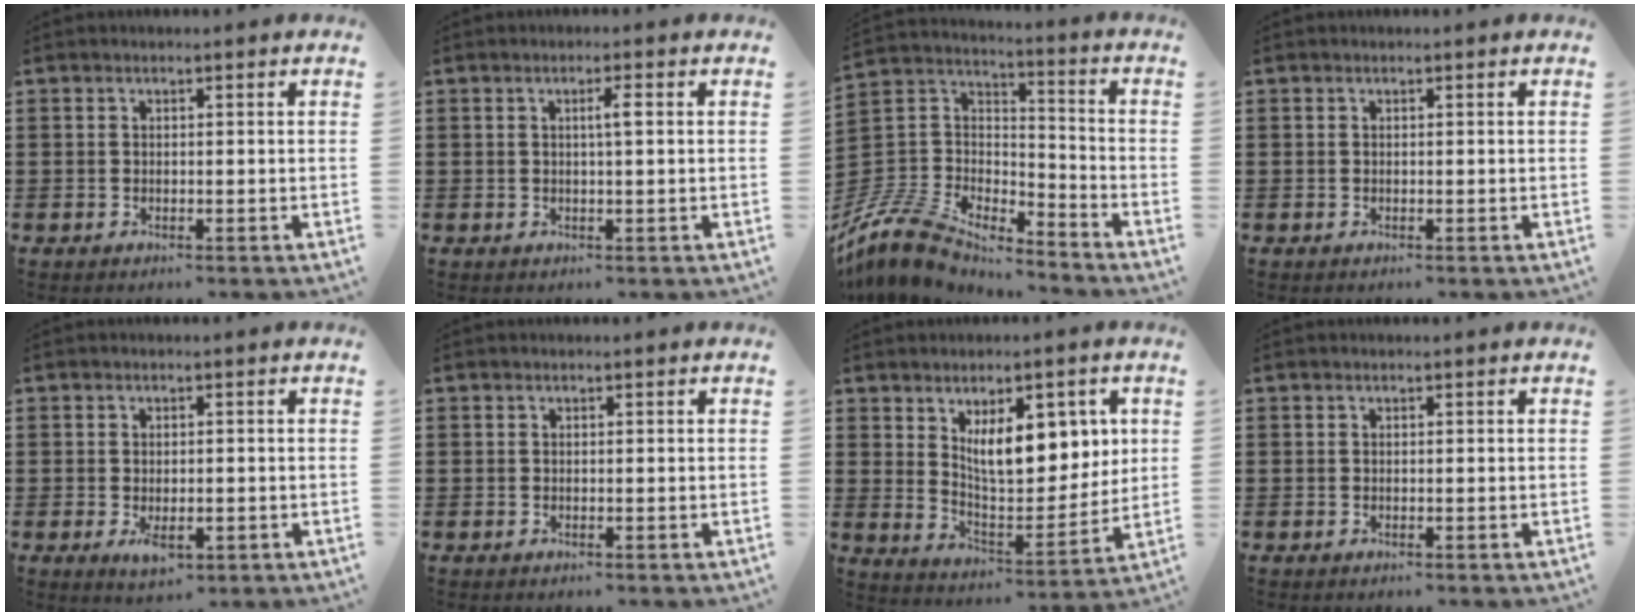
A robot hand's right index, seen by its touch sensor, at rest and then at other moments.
{"total": 1.9, "force": [0.4, 0.1, 1.9], "torque": [-0.036, 0.002, 0.004]}
{"total": 10.4, "force": [-9.6, 2.9, 2.7], "torque": [-0.091, 0.003, -0.201]}
{"total": 0.0}
{"total": 2.9, "force": [-0.9, 1.4, 2.4], "torque": [-0.050, -0.002, -0.017]}
{"total": 0.0}
{"total": 10.9, "force": [4.3, 5.0, 8.6], "torque": [-0.129, -0.012, 0.071]}
{"total": 0.0}